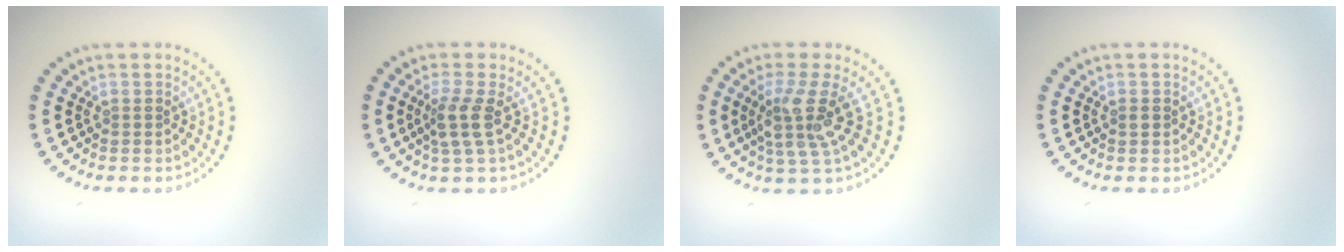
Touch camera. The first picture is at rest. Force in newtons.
{"total": 2.5, "press": 1.9, "slide": 1.6}
{"total": 3.8, "press": 2.9, "slide": 2.6}
{"total": 0.6, "press": 0.6, "slide": 0.1}